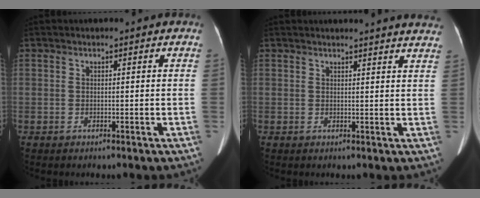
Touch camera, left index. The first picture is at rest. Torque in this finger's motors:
{"motor_torque": [0.91, -1.23, 0.12, 0.05]}